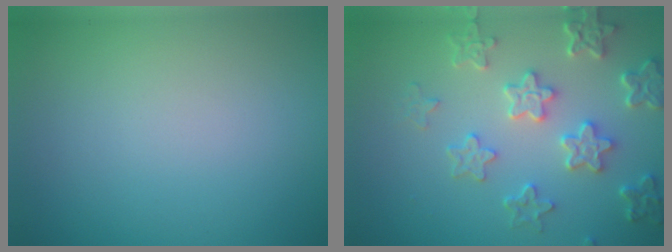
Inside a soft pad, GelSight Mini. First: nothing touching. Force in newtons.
{"total": 5.1, "press": 4.2, "slide": 2.9}